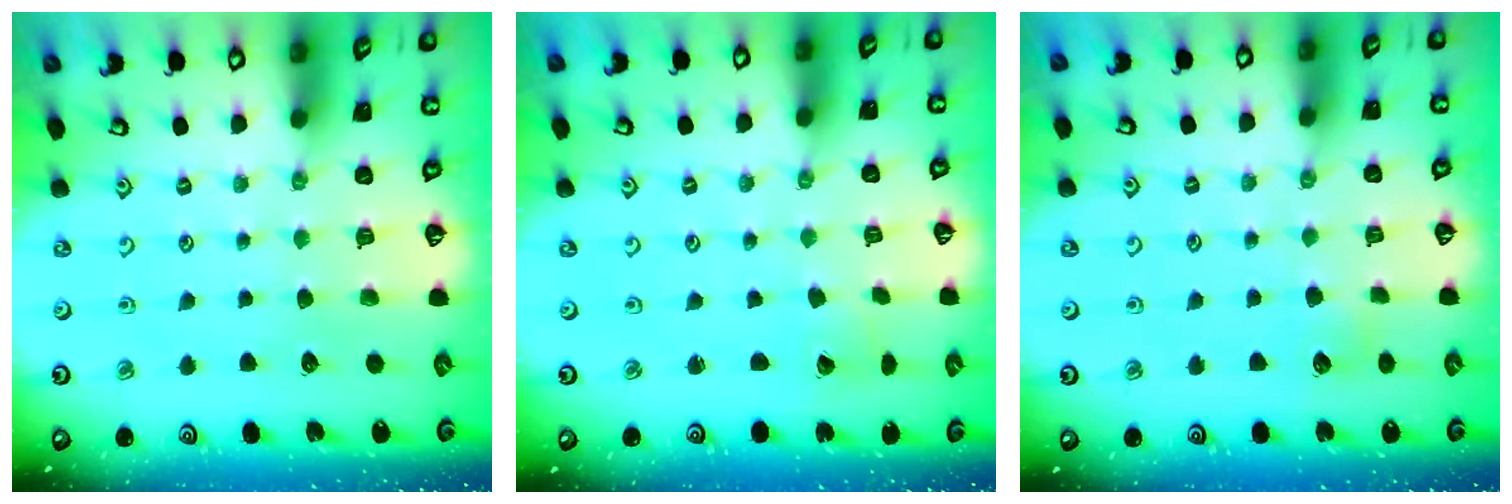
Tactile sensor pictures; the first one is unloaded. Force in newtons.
{"total": 2.4, "press": 2.4, "slide": 0.1}
{"total": 3.4, "press": 3.4, "slide": 0.4}